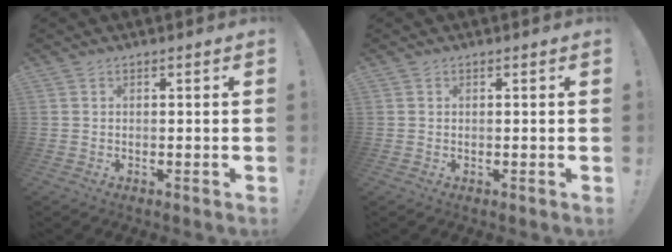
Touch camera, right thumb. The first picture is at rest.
{"total": 0.0}